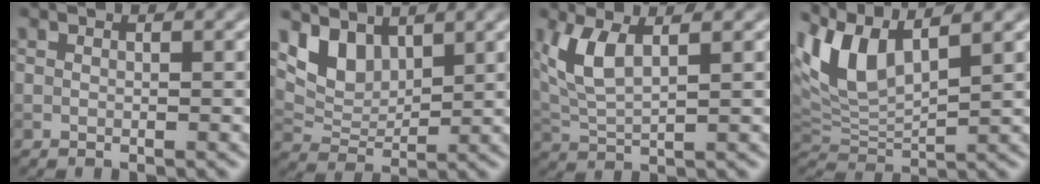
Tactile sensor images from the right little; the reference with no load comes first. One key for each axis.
{"total": 3.9, "fx": 2.7, "fy": 2.1, "fz": 1.9, "tx": -0.046, "ty": -0.011, "tz": 0.051}
{"total": 4.6, "fx": 2.0, "fy": 1.7, "fz": 3.8, "tx": -0.099, "ty": 0.001, "tz": 0.043}
{"total": 6.4, "fx": 3.8, "fy": 2.0, "fz": 4.8, "tx": -0.114, "ty": 0.013, "tz": 0.073}